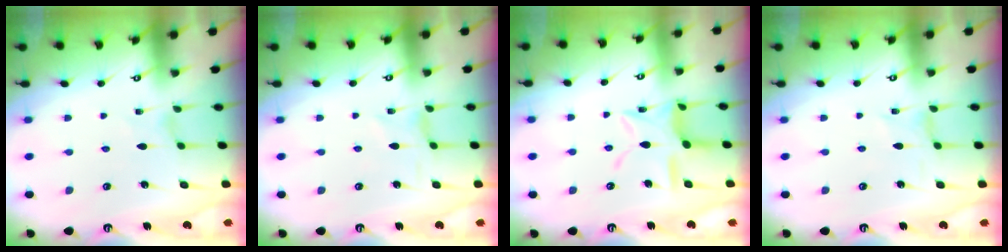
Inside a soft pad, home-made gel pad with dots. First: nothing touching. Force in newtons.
{"total": 0.0}
{"total": 12.4, "press": 12.4, "slide": 1.1}
{"total": 0.0}